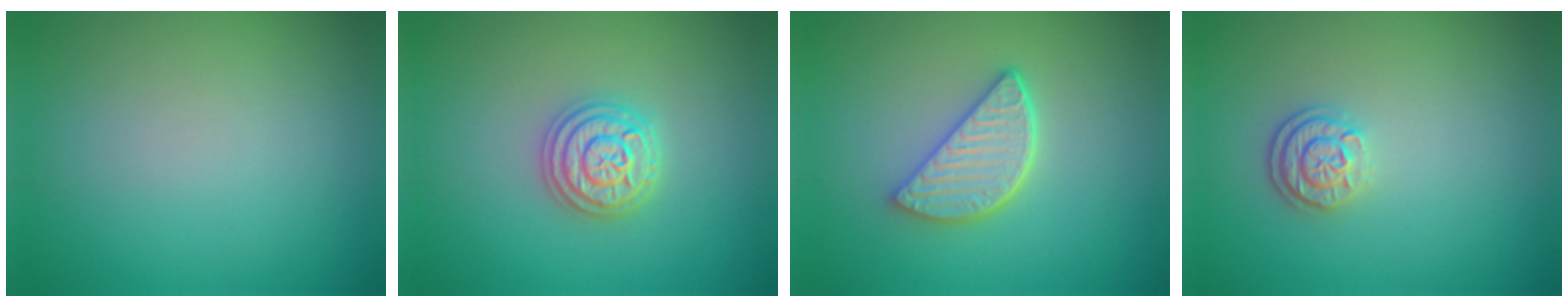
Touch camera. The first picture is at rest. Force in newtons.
{"total": 3.7, "press": 3.6, "slide": 0.5}
{"total": 4.1, "press": 3.3, "slide": 2.5}
{"total": 2.3, "press": 2.0, "slide": 1.3}